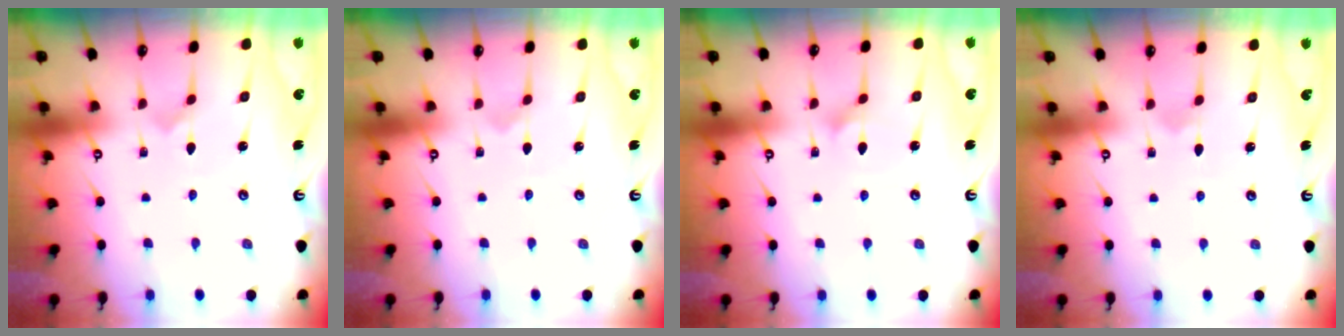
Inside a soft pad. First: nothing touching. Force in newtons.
{"total": 0.0}
{"total": 1.7, "press": 1.7, "slide": 0.0}
{"total": 2.4, "press": 2.4, "slide": 0.1}